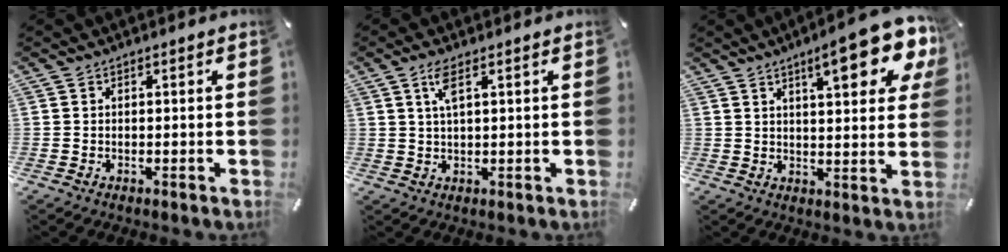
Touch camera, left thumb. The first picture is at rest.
{"total": 5.0, "force": [2.1, 1.6, 4.2], "torque": [-0.091, 0.005, 0.035]}
{"total": 14.5, "force": [7.8, 4.0, 11.5], "torque": [-0.158, -0.036, 0.119]}